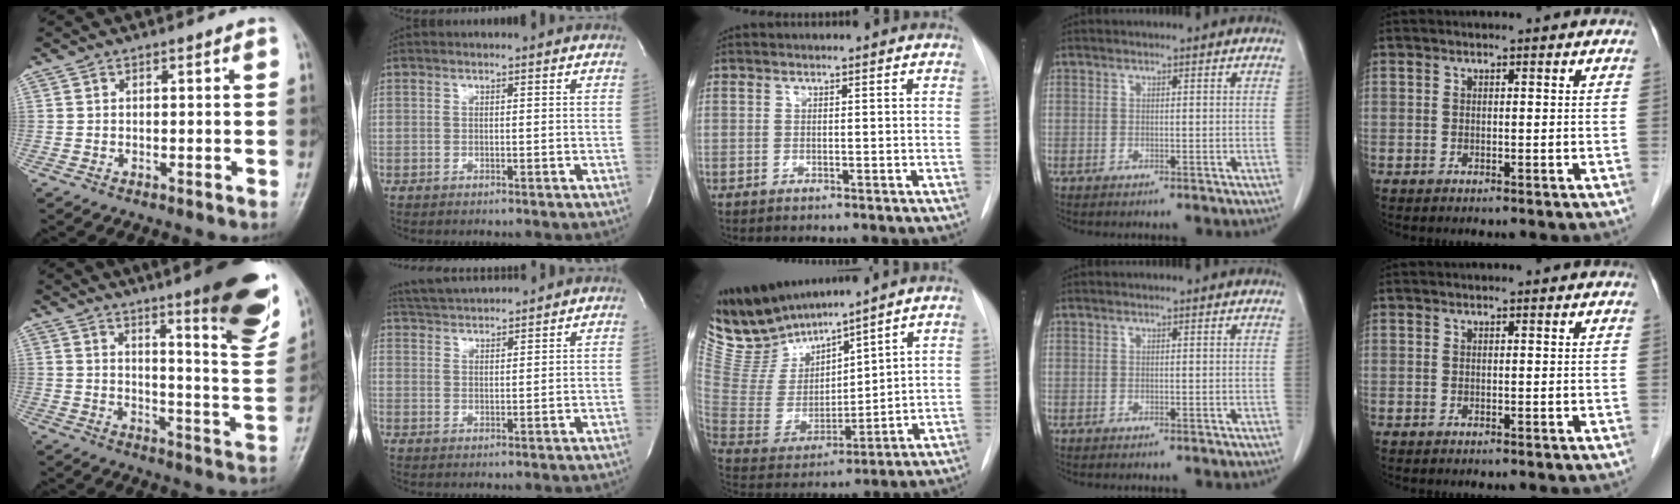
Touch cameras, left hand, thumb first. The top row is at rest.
{"thumb": {"total": 21.2, "force": [12.7, 3.7, 16.5], "torque": [-0.191, -0.071, 0.171]}, "index": {"total": 8.5, "force": [8.3, -0.2, 2.1], "torque": [-0.051, 0.025, 0.144]}, "middle": {"total": 12.5, "force": [12.1, 1.8, 2.6], "torque": [-0.076, -0.006, 0.258]}}